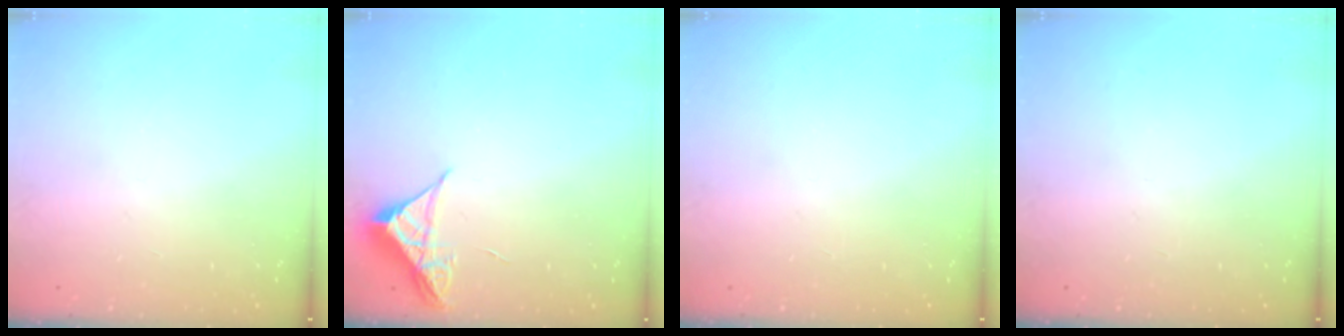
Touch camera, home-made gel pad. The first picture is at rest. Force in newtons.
{"total": 5.2, "press": 5.1, "slide": 0.3}
{"total": 0.0}
{"total": 0.0}